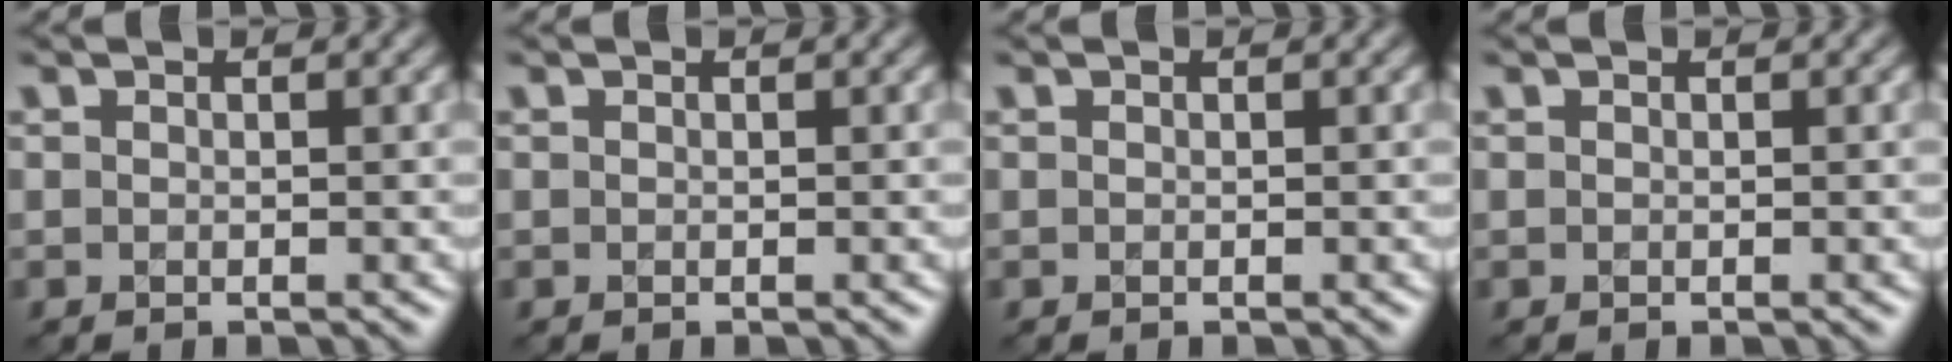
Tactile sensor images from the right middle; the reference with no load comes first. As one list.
[{"total": 0.0}, {"total": 0.0}, {"total": 0.0}]